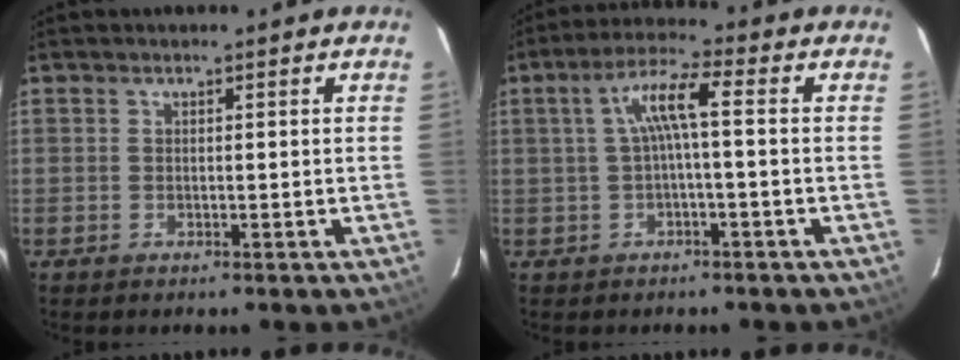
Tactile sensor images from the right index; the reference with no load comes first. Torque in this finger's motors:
{"motor_torque": [0.72, -0.12, 0.47, 0.13]}